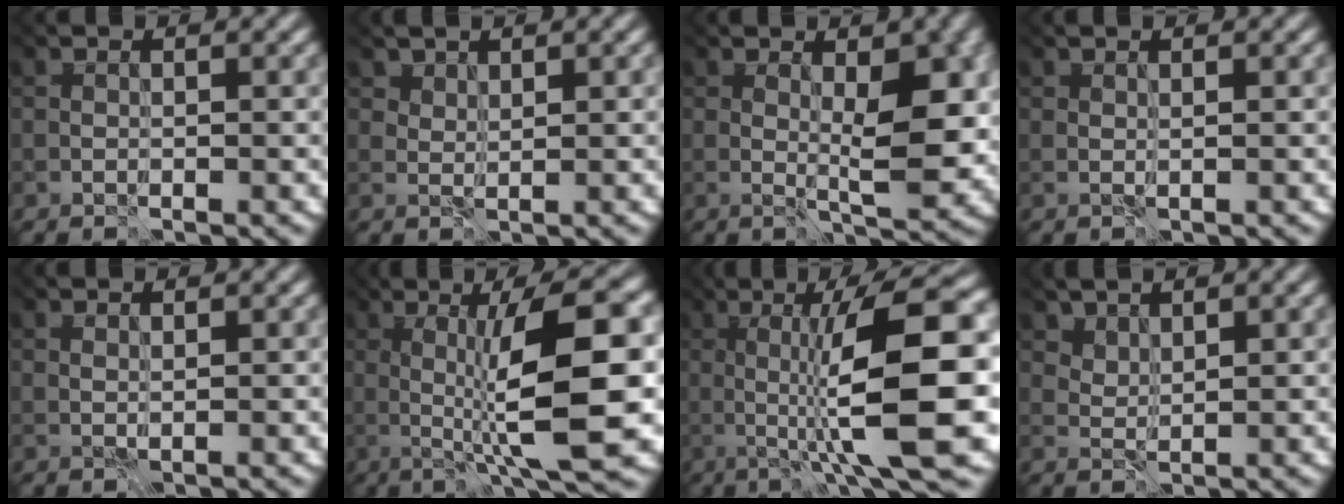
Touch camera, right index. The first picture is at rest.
{"total": 2.4, "force": [2.2, 1.0, 0.5], "torque": [-0.020, -0.011, 0.058]}
{"total": 5.2, "force": [-0.4, 1.5, 4.9], "torque": [-0.065, 0.001, 0.008]}
{"total": 1.1, "force": [1.0, 0.3, 0.4], "torque": [-0.003, 0.005, 0.010]}
{"total": 2.1, "force": [1.6, 0.8, 1.0], "torque": [-0.019, 0.018, 0.023]}
{"total": 9.3, "force": [-1.7, 0.5, 9.1], "torque": [-0.123, 0.010, -0.013]}
{"total": 11.0, "force": [-1.6, 1.2, 10.9], "torque": [-0.142, 0.009, -0.011]}
{"total": 3.7, "force": [3.2, 1.4, 1.1], "torque": [-0.038, -0.006, 0.080]}